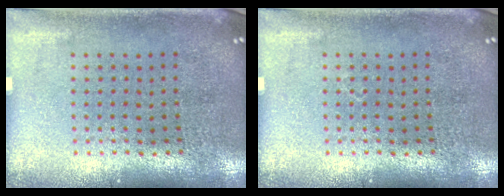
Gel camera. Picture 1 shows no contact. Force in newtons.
{"total": 0.0}